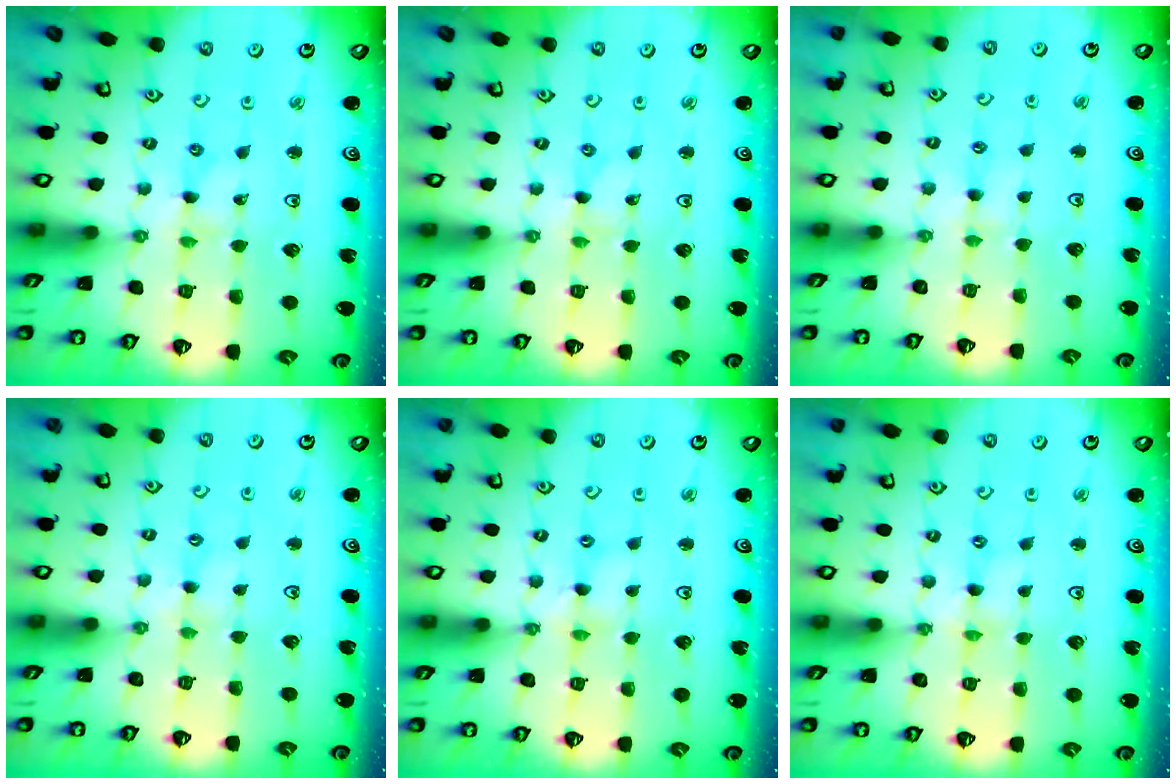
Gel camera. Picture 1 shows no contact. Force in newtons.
{"total": 0.0}
{"total": 2.4, "press": 2.3, "slide": 0.4}
{"total": 2.0, "press": 1.9, "slide": 0.3}
{"total": 1.7, "press": 1.7, "slide": 0.2}
{"total": 0.0}